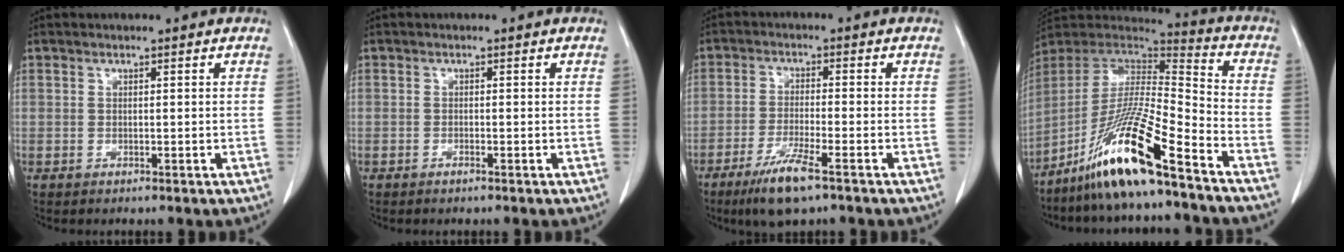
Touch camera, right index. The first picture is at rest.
{"total": 0.7, "force": [-0.5, 0.0, 0.4], "torque": [-0.012, -0.001, -0.010]}
{"total": 7.4, "force": [-4.8, 0.6, 5.7], "torque": [-0.114, -0.017, -0.085]}
{"total": 17.2, "force": [-11.5, 0.3, 12.8], "torque": [-0.264, -0.021, -0.217]}